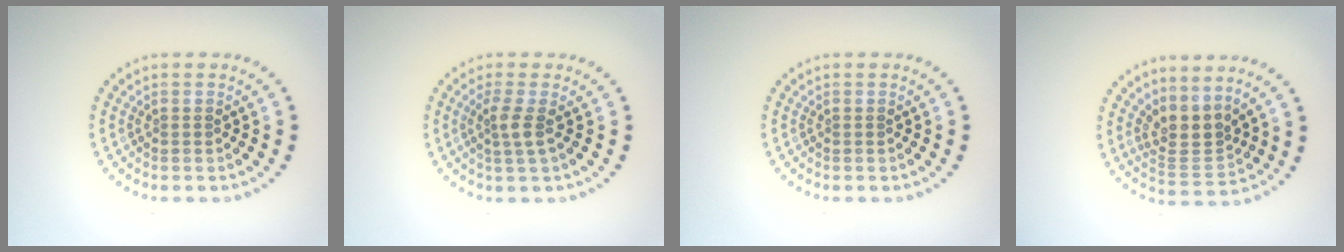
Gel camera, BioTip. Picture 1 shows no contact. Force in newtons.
{"total": 1.9, "press": 1.4, "slide": 1.3}
{"total": 0.0}
{"total": 3.1, "press": 2.2, "slide": 2.2}